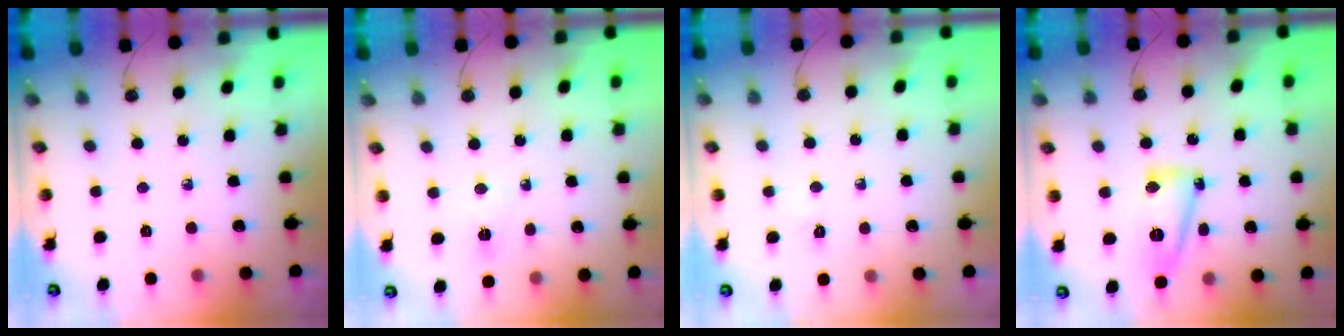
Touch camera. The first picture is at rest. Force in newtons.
{"total": 2.7, "press": 2.5, "slide": 1.1}
{"total": 2.3, "press": 2.3, "slide": 0.3}
{"total": 12.9, "press": 11.9, "slide": 4.9}